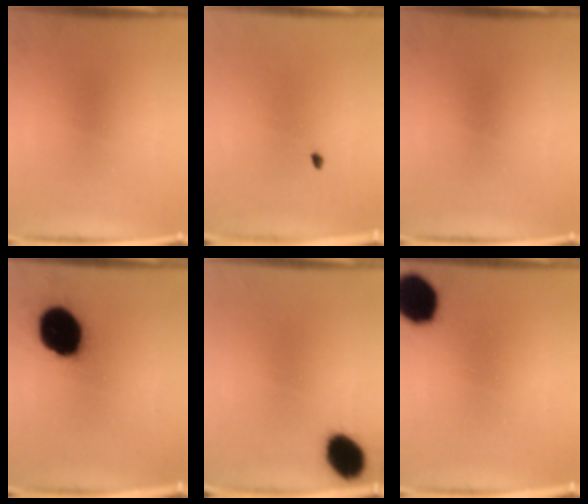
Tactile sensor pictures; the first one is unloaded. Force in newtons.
{"total": 0.6}
{"total": 0.0}
{"total": 18.1}
{"total": 8.9}
{"total": 14.3}